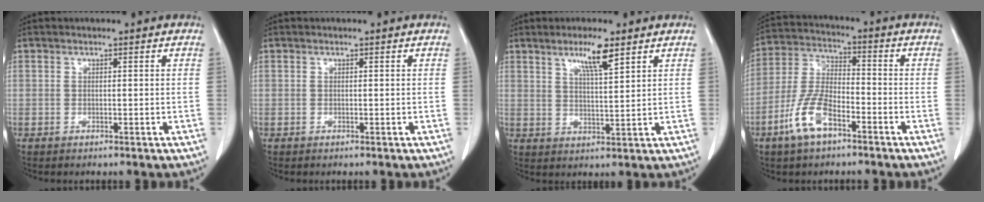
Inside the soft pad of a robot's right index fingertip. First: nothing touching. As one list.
[{"total": 0.0}, {"total": 5.7, "force": [3.6, 0.3, 4.4], "torque": [-0.077, -0.003, 0.064]}, {"total": 9.5, "force": [-5.1, 3.7, 7.1], "torque": [-0.161, 0.004, -0.098]}]